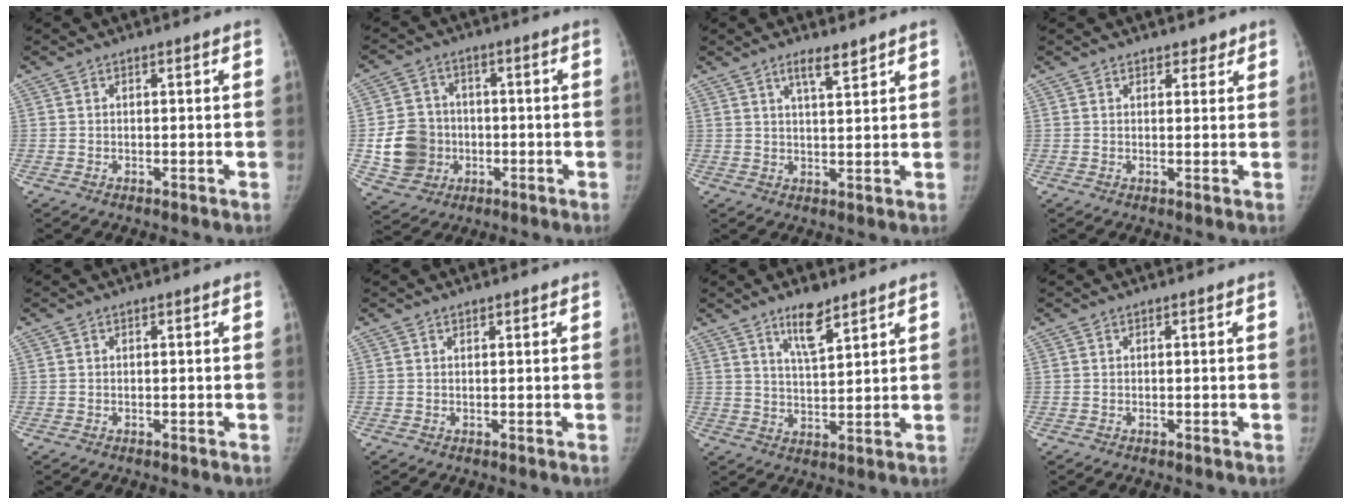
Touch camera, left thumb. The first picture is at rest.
{"total": 10.8, "force": [-1.7, 9.7, 4.4], "torque": [-0.056, 0.011, -0.025]}
{"total": 4.2, "force": [3.1, 0.8, 2.7], "torque": [-0.041, -0.021, 0.054]}
{"total": 2.1, "force": [1.7, 1.2, 0.5], "torque": [0.012, -0.009, 0.018]}
{"total": 0.0}
{"total": 0.6, "force": [0.5, 0.2, 0.1], "torque": [-0.003, -0.004, 0.008]}
{"total": 6.9, "force": [4.9, 2.0, 4.5], "torque": [-0.067, -0.036, 0.086]}
{"total": 0.0}